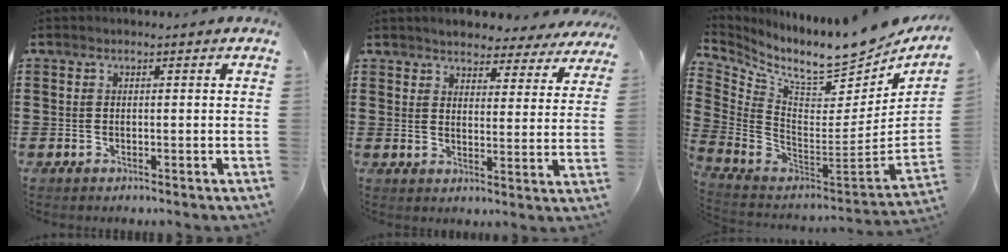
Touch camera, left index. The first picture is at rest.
{"total": 3.9, "force": [3.9, 0.2, 0.1], "torque": [-0.022, -0.021, 0.068]}
{"total": 9.5, "force": [7.7, 1.1, 5.4], "torque": [-0.123, -0.076, 0.124]}